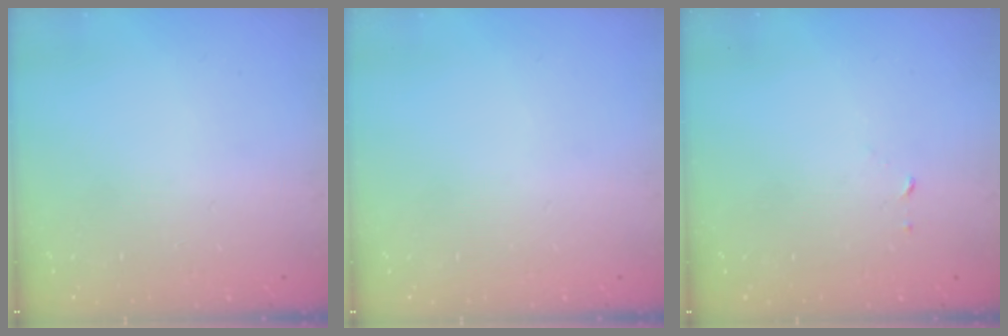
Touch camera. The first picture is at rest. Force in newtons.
{"total": 0.0}
{"total": 2.5, "press": 2.5, "slide": 0.2}